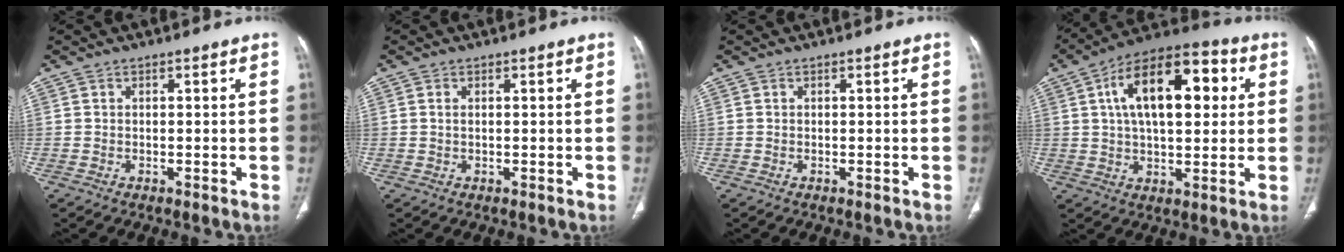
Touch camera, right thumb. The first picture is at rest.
{"total": 0.8, "force": [0.3, 0.4, 0.7], "torque": [-0.018, 0.004, 0.007]}
{"total": 0.0}
{"total": 19.2, "force": [4.8, 9.6, 15.9], "torque": [-0.230, 0.018, 0.068]}